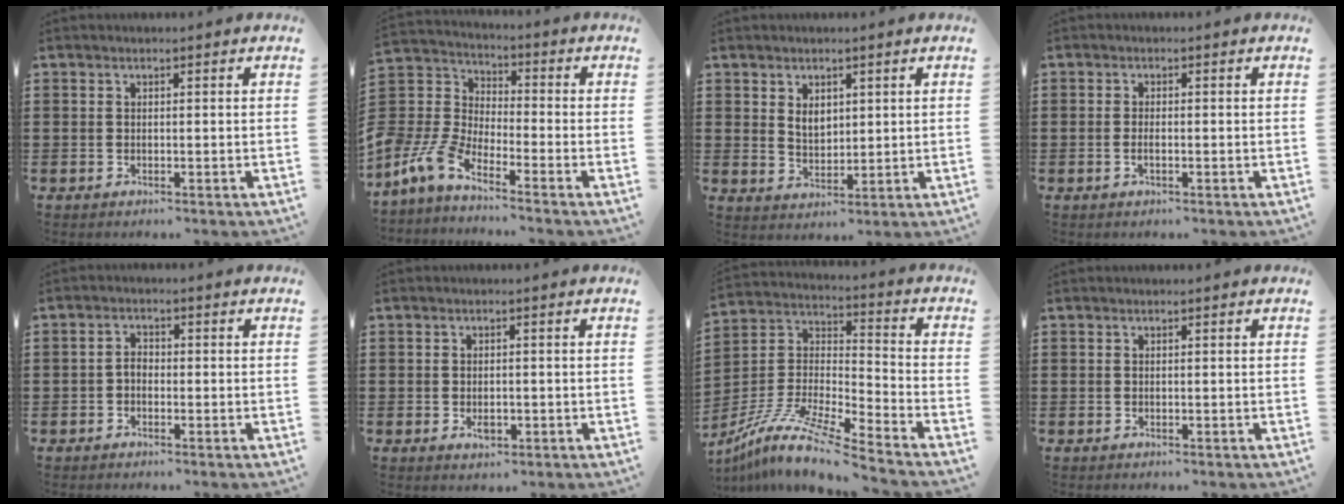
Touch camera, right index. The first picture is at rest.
{"total": 6.5, "force": [-5.7, 2.3, 2.4], "torque": [-0.092, -0.007, -0.123]}
{"total": 3.1, "force": [1.7, 2.0, 1.7], "torque": [-0.032, 0.002, 0.029]}
{"total": 1.2, "force": [-0.3, 0.2, 1.2], "torque": [-0.023, -0.005, -0.005]}
{"total": 1.8, "force": [-0.7, 1.1, 1.3], "torque": [-0.033, 0.000, -0.018]}
{"total": 2.0, "force": [-0.5, 1.1, 1.6], "torque": [-0.031, -0.002, -0.008]}
{"total": 11.3, "force": [-9.6, 0.8, 5.8], "torque": [-0.126, 0.003, -0.197]}
{"total": 0.0}